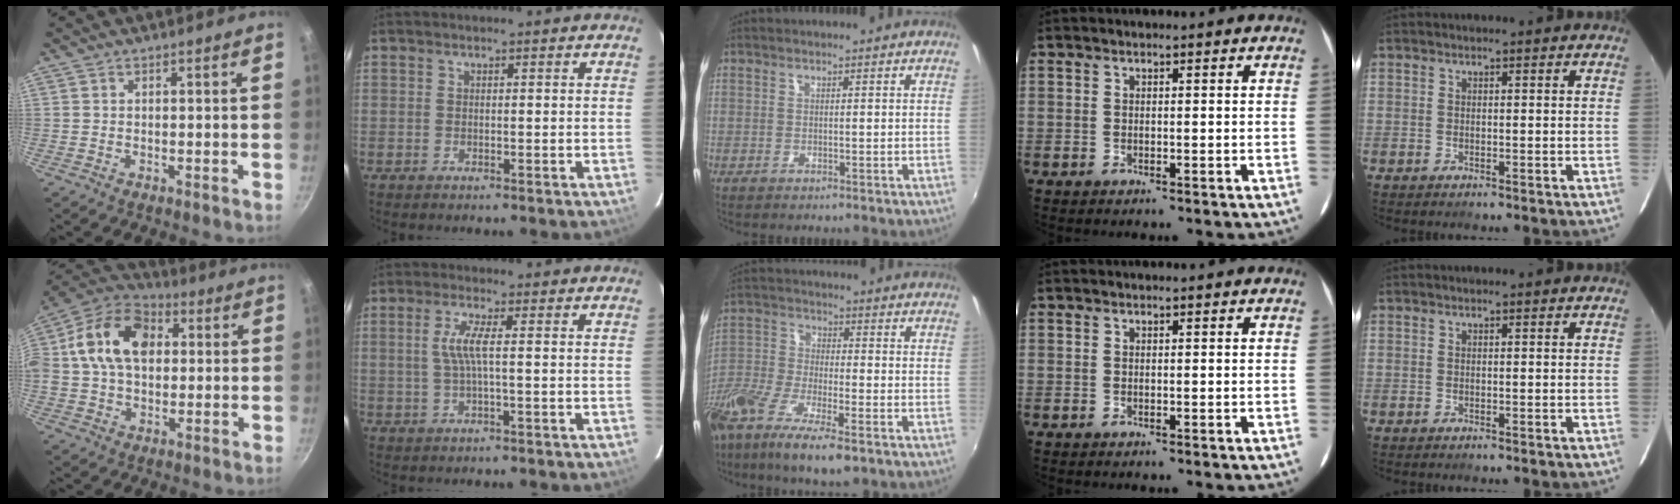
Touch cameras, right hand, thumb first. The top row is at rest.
{"thumb": {"total": 17.5, "force": [2.7, 12.3, 12.1], "torque": [-0.201, 0.029, 0.027]}, "index": {"total": 4.0, "force": [0.0, -0.1, 4.0], "torque": [-0.084, -0.001, 0.004]}, "middle": {"total": 17.7, "force": [-11.4, 4.8, 12.6], "torque": [-0.269, -0.055, -0.220]}}